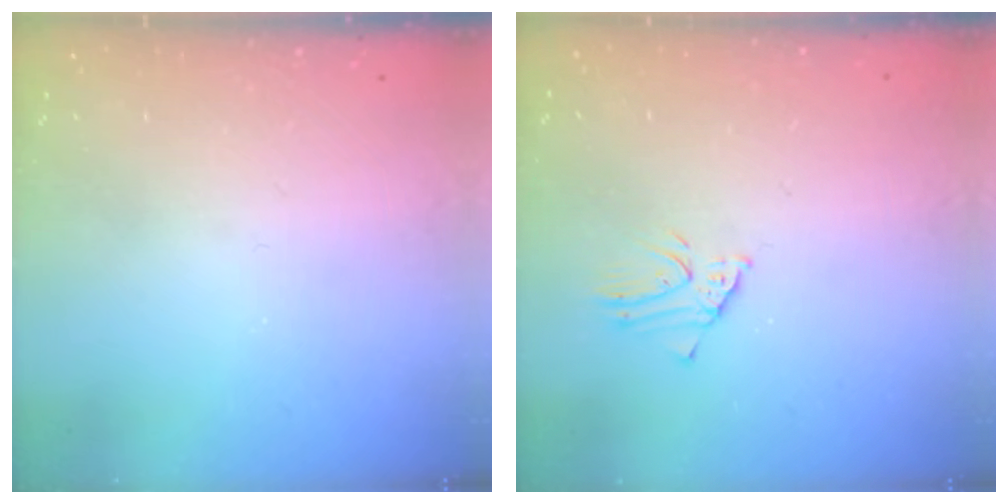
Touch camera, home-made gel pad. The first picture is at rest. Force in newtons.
{"total": 2.3, "press": 2.3, "slide": 0.1}